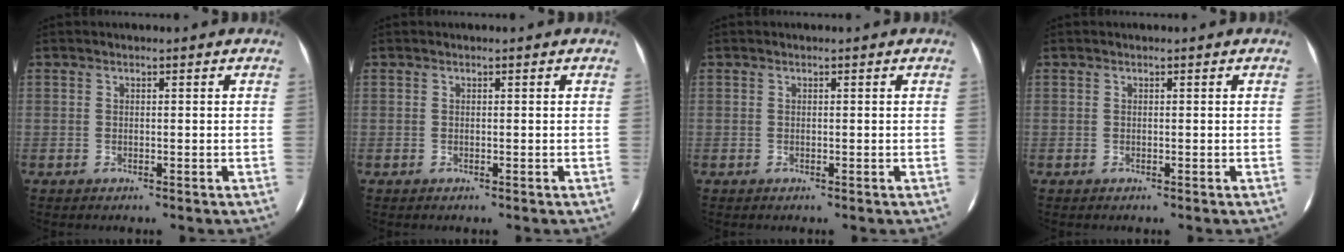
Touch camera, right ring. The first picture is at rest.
{"total": 0.0}
{"total": 0.0}
{"total": 0.0}